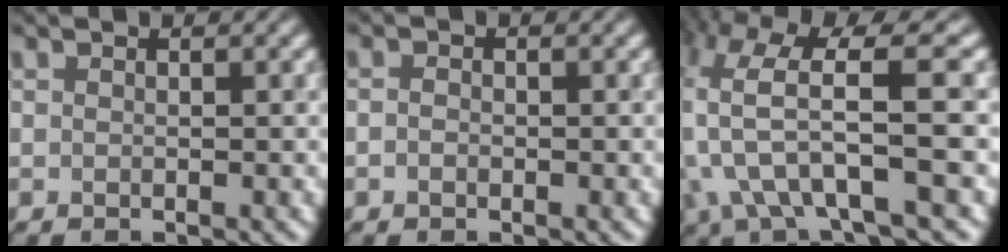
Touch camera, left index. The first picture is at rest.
{"total": 0.7, "force": [-0.2, 0.5, 0.5], "torque": [-0.010, 0.003, -0.005]}
{"total": 8.0, "force": [-1.0, 2.8, 7.4], "torque": [-0.148, 0.007, -0.016]}